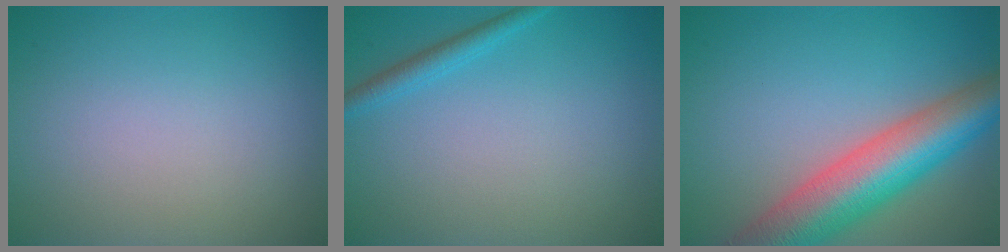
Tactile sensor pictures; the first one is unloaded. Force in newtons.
{"total": 1.6, "press": 1.6, "slide": 0.1}
{"total": 9.9, "press": 9.9, "slide": 0.5}